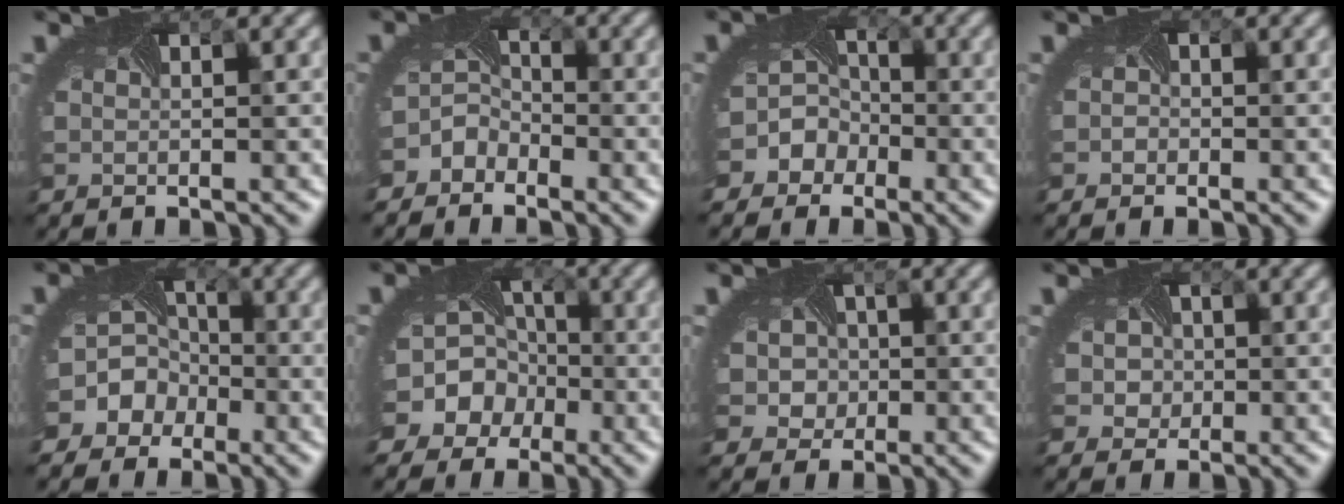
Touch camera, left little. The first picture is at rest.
{"total": 2.6, "force": [-2.2, 1.5, 0.2], "torque": [-0.006, -0.004, -0.049]}
{"total": 5.4, "force": [-2.7, 4.6, 1.0], "torque": [0.002, -0.001, -0.054]}
{"total": 1.0, "force": [-0.1, 1.0, 0.2], "torque": [0.000, -0.004, -0.012]}
{"total": 8.0, "force": [-3.6, 6.8, 2.1], "torque": [-0.032, -0.012, -0.078]}
{"total": 11.4, "force": [-4.2, 9.9, 4.0], "torque": [-0.084, -0.005, -0.091]}
{"total": 3.9, "force": [0.0, 3.5, 1.6], "torque": [-0.014, 0.007, -0.015]}
{"total": 4.3, "force": [0.4, 3.7, 2.1], "torque": [-0.022, 0.011, -0.016]}